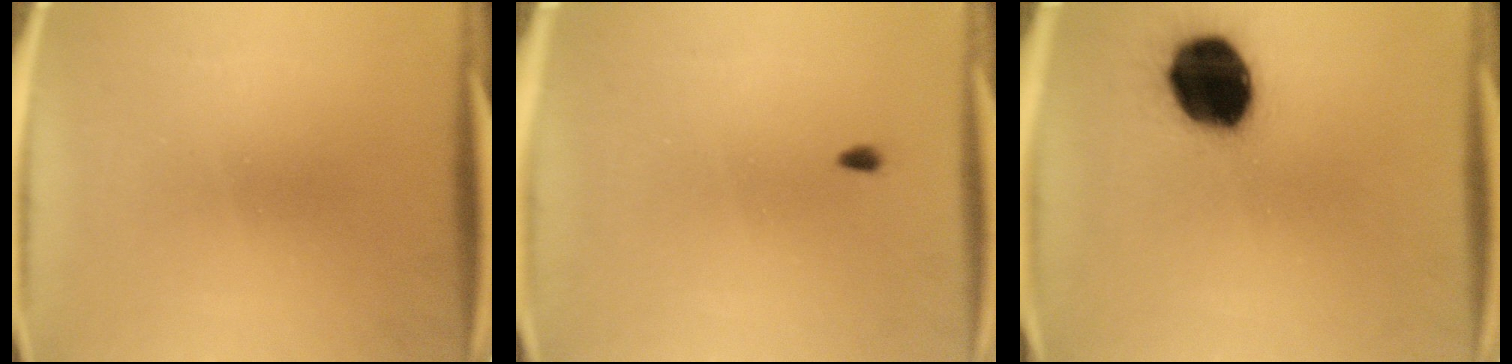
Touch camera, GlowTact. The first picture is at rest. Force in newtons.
{"total": 0.6}
{"total": 19.6}